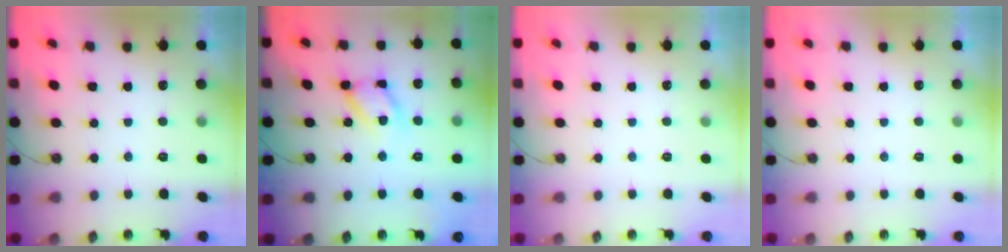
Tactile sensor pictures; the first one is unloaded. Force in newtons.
{"total": 13.7, "press": 13.7, "slide": 1.1}
{"total": 0.0}
{"total": 0.0}